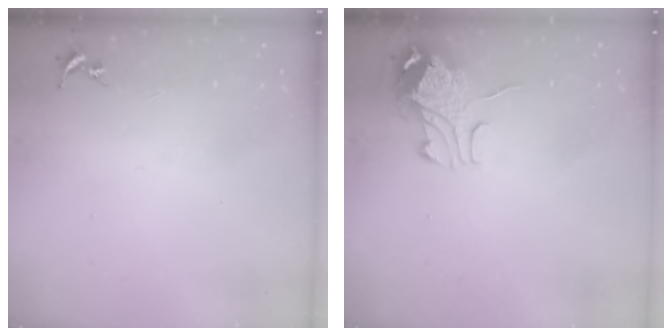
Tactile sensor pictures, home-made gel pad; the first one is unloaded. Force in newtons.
{"total": 9.8, "press": 9.8, "slide": 1.2}